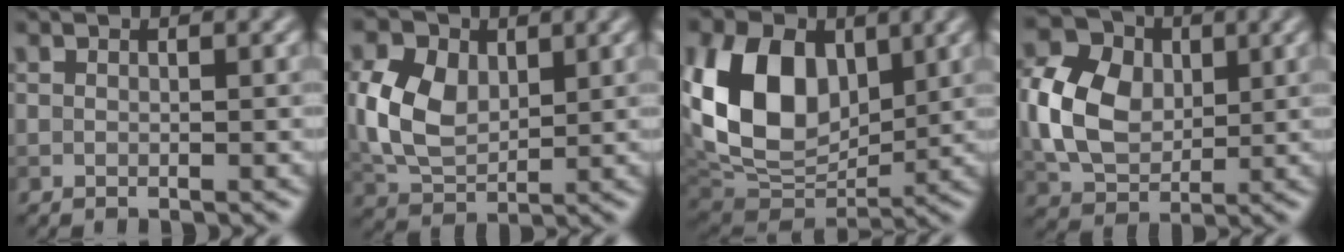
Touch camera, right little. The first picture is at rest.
{"total": 6.5, "force": [1.2, 4.6, 4.5], "torque": [-0.106, 0.005, 0.021]}
{"total": 12.0, "force": [2.8, 8.4, 8.0], "torque": [-0.175, -0.001, 0.048]}
{"total": 7.7, "force": [0.6, 5.8, 5.1], "torque": [-0.118, 0.008, 0.006]}